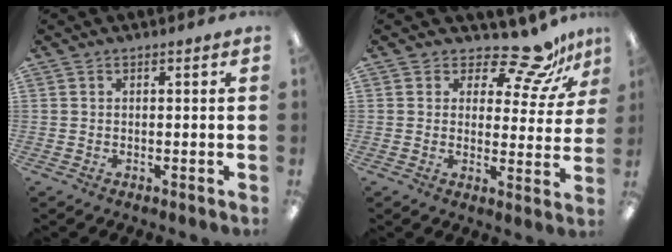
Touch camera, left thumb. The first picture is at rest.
{"total": 12.4, "force": [10.1, 4.0, 6.0], "torque": [-0.089, -0.071, 0.176]}